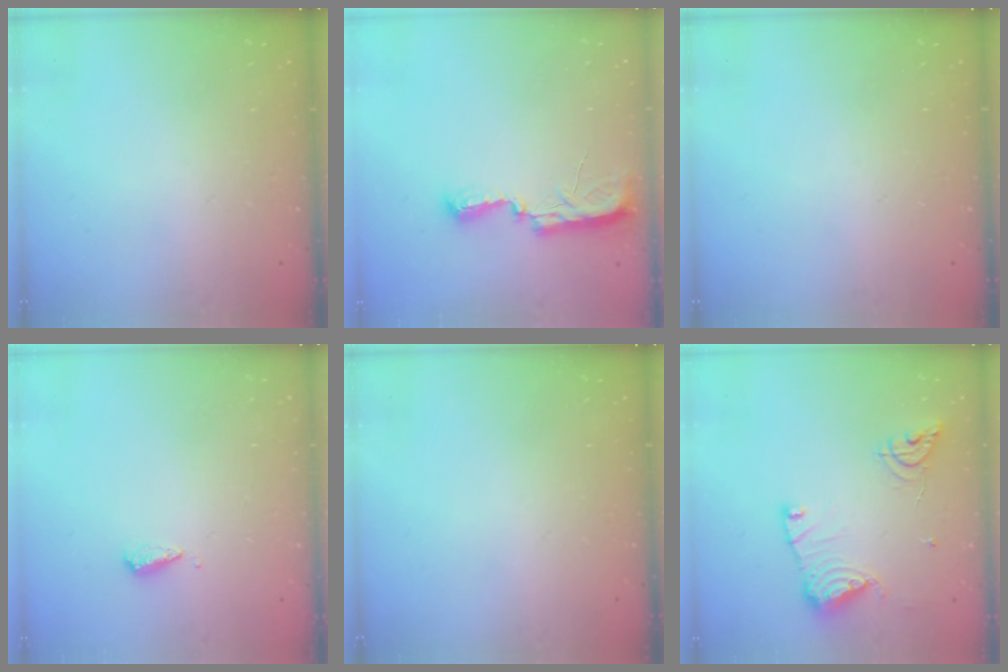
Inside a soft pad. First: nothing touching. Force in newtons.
{"total": 7.7, "press": 7.7, "slide": 0.6}
{"total": 0.0}
{"total": 3.0, "press": 3.0, "slide": 0.2}
{"total": 0.0}
{"total": 13.4, "press": 13.3, "slide": 1.4}